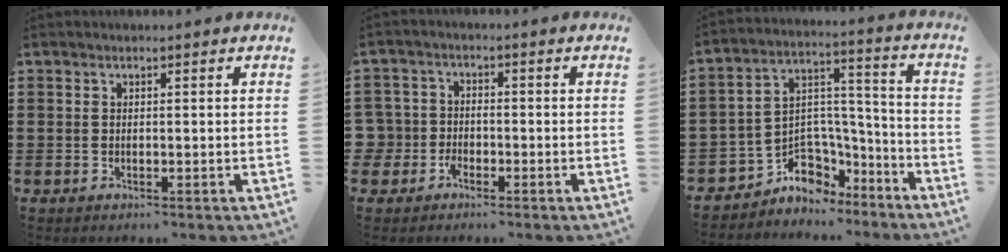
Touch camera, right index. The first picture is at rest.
{"total": 3.6, "force": [-2.1, 2.9, 0.3], "torque": [-0.035, 0.001, -0.052]}
{"total": 6.1, "force": [-3.7, 4.9, 0.1], "torque": [-0.015, 0.005, -0.067]}